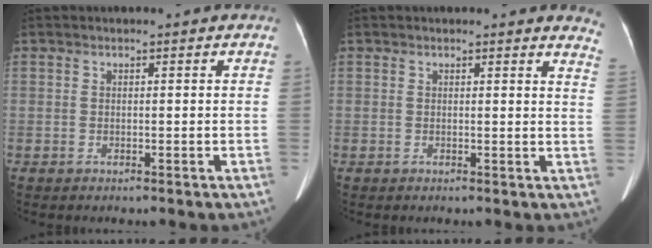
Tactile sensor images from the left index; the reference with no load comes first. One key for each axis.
{"total": 4.4, "fx": 4.3, "fy": 0.5, "fz": 0.7, "tx": -0.002, "ty": -0.026, "tz": 0.012}